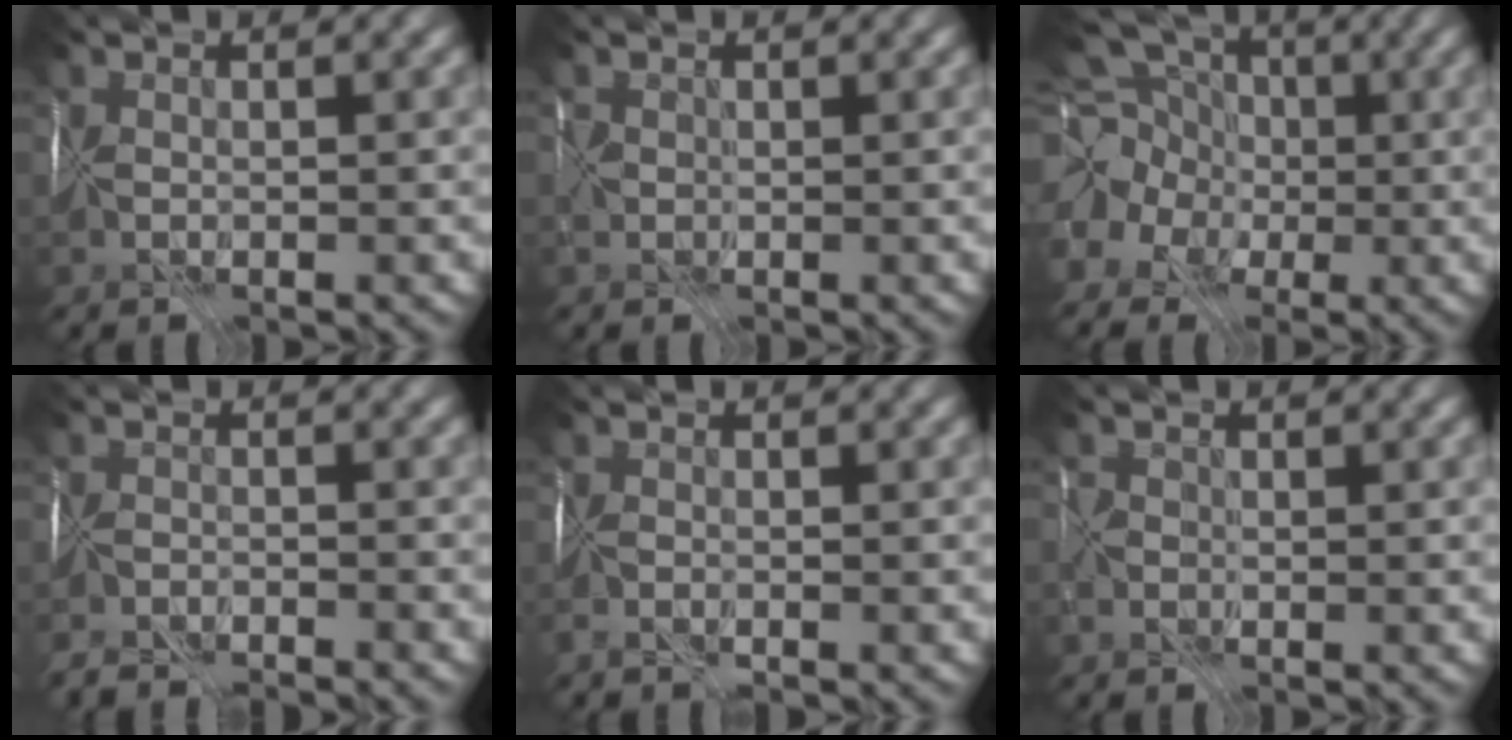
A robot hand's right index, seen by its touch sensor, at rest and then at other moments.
{"total": 0.7, "force": [0.4, 0.1, -0.6], "torque": [0.018, 0.002, 0.010]}
{"total": 13.1, "force": [-0.5, 11.9, 5.3], "torque": [-0.127, 0.006, -0.039]}
{"total": 5.1, "force": [-5.0, 0.8, 0.6], "torque": [-0.005, -0.009, -0.077]}
{"total": 1.2, "force": [-1.2, 0.1, 0.4], "torque": [-0.006, -0.004, -0.027]}
{"total": 0.6, "force": [0.0, -0.1, -0.6], "torque": [0.015, 0.006, -0.003]}